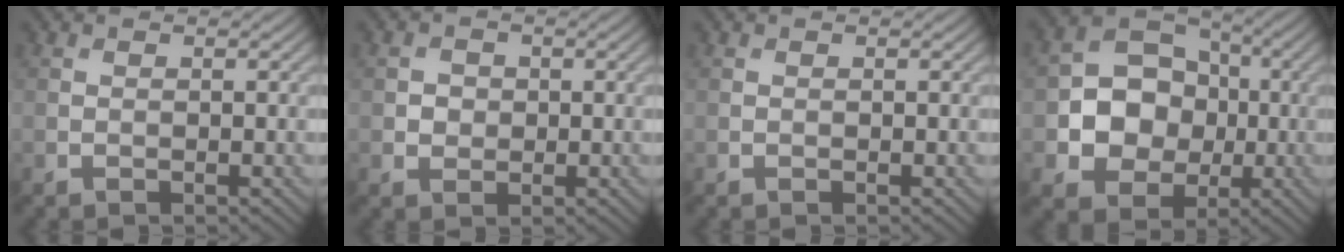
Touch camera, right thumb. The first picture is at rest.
{"total": 1.8, "force": [0.0, 1.7, 0.6], "torque": [-0.011, -0.004, -0.004]}
{"total": 0.0}
{"total": 9.6, "force": [-0.9, 8.1, 5.1], "torque": [-0.097, -0.003, -0.038]}